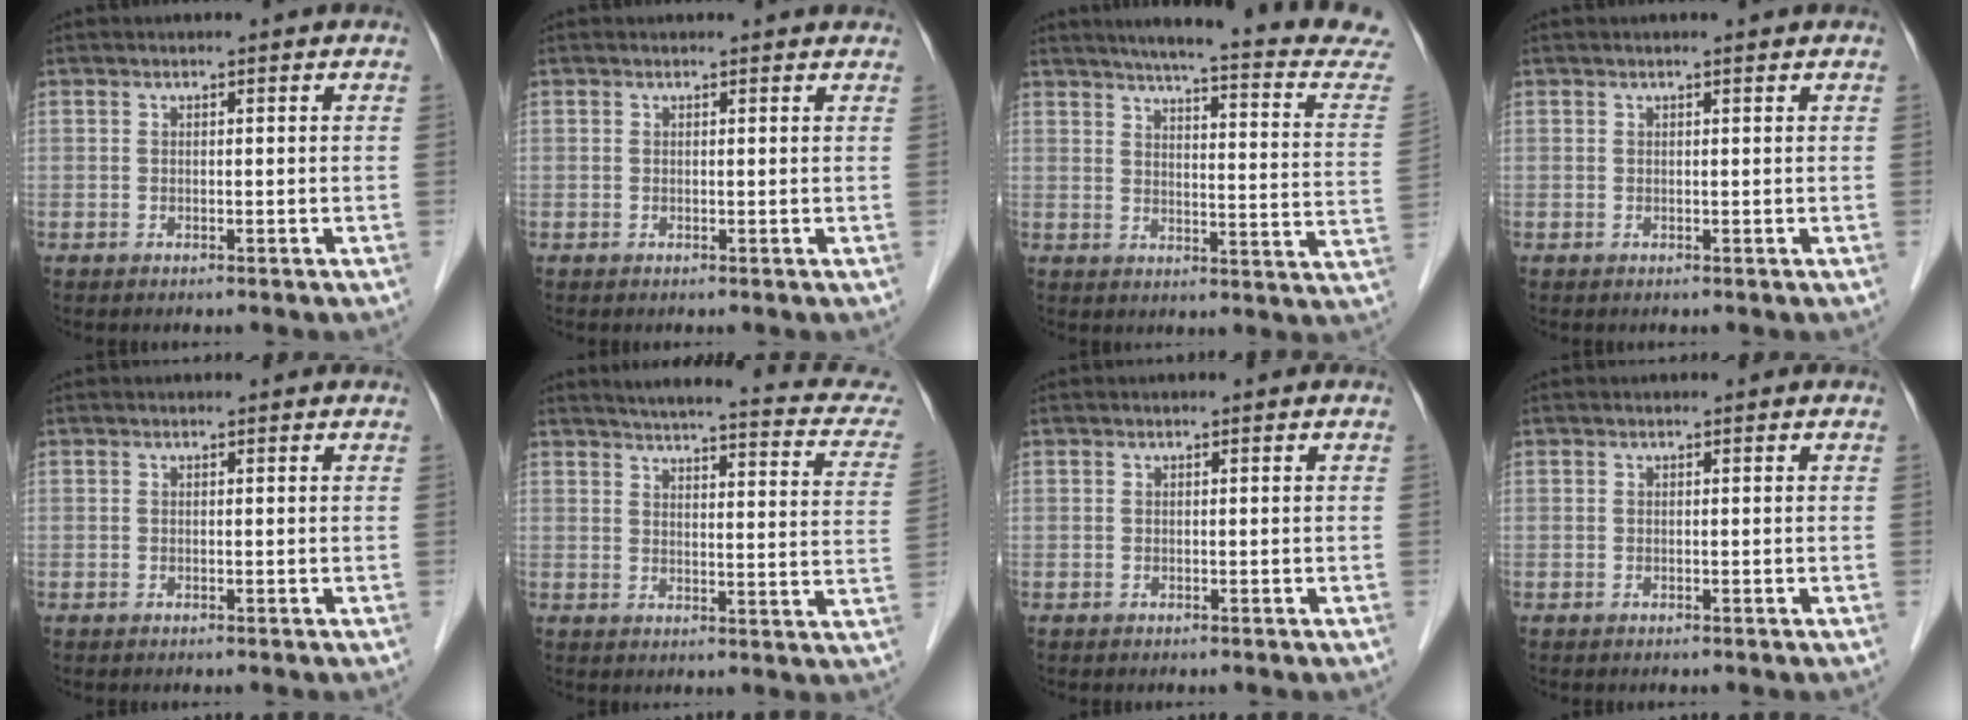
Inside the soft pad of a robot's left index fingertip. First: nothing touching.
{"total": 2.2, "force": [2.1, 0.4, 0.2], "torque": [-0.014, 0.005, 0.015]}
{"total": 20.6, "force": [18.2, 0.5, 9.7], "torque": [-0.126, -0.053, 0.207]}
{"total": 0.9, "force": [0.8, -0.1, 0.5], "torque": [-0.012, 0.007, 0.017]}
{"total": 0.7, "force": [0.6, 0.1, 0.1], "torque": [-0.007, 0.008, 0.004]}
{"total": 19.7, "force": [17.5, 3.2, 8.5], "torque": [-0.097, -0.020, 0.190]}
{"total": 0.0}
{"total": 0.0}